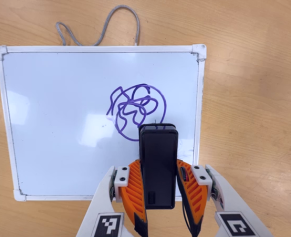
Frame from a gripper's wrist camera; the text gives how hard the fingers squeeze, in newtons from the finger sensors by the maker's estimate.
{"total": 4.3, "left": 2.9, "right": 5.7}